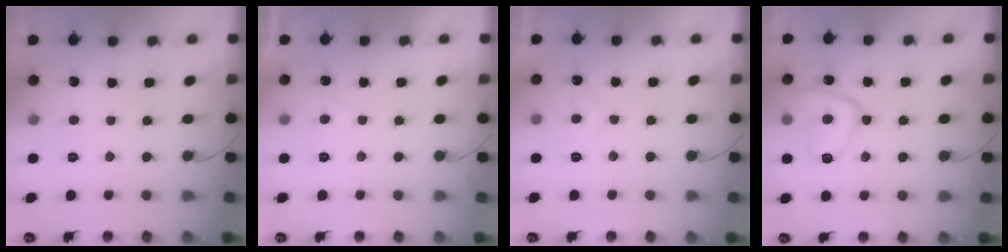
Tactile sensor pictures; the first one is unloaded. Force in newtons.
{"total": 1.5, "press": 1.3, "slide": 0.7}
{"total": 2.9, "press": 2.8, "slide": 0.8}
{"total": 12.4, "press": 12.4, "slide": 1.1}